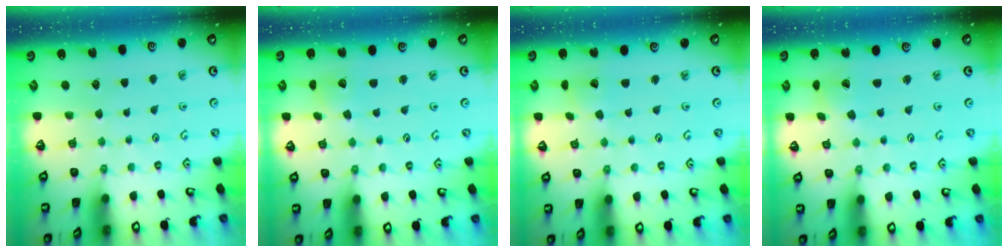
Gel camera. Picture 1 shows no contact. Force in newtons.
{"total": 2.8, "press": 2.8, "slide": 0.3}
{"total": 2.3, "press": 2.3, "slide": 0.3}
{"total": 1.5, "press": 1.5, "slide": 0.2}